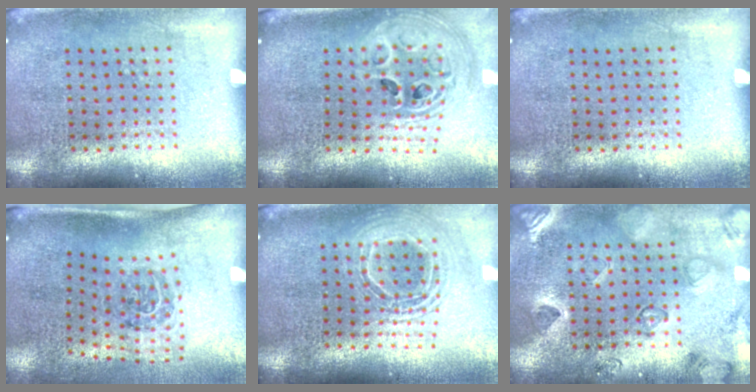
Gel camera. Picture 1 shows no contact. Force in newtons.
{"total": 2.5, "press": 1.8, "slide": 1.7}
{"total": 0.0}
{"total": 1.7, "press": 1.1, "slide": 1.4}
{"total": 1.9, "press": 1.5, "slide": 1.1}
{"total": 2.3, "press": 2.1, "slide": 0.9}